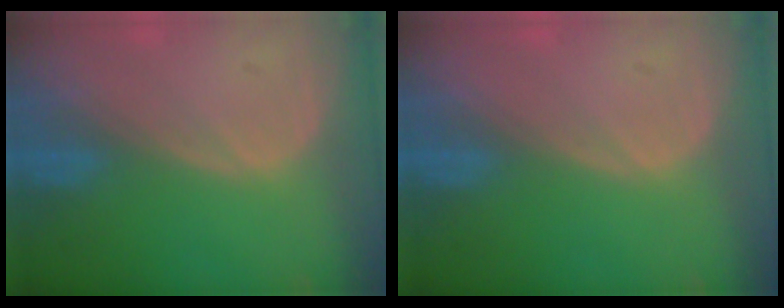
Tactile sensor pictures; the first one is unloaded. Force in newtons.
{"total": 0.0}